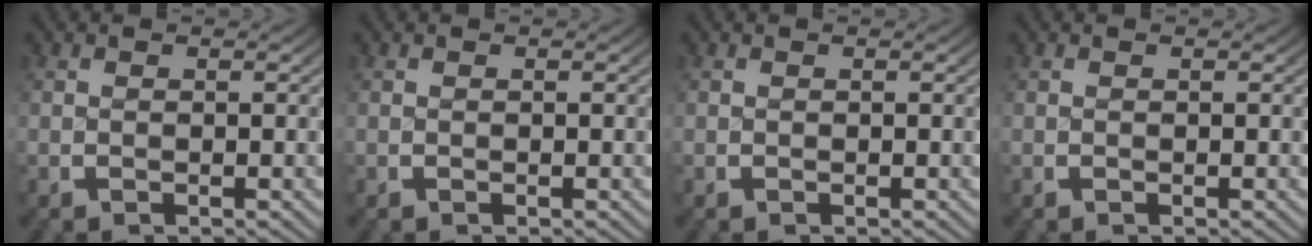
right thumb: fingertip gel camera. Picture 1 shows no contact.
{"total": 0.0}
{"total": 0.0}
{"total": 0.0}